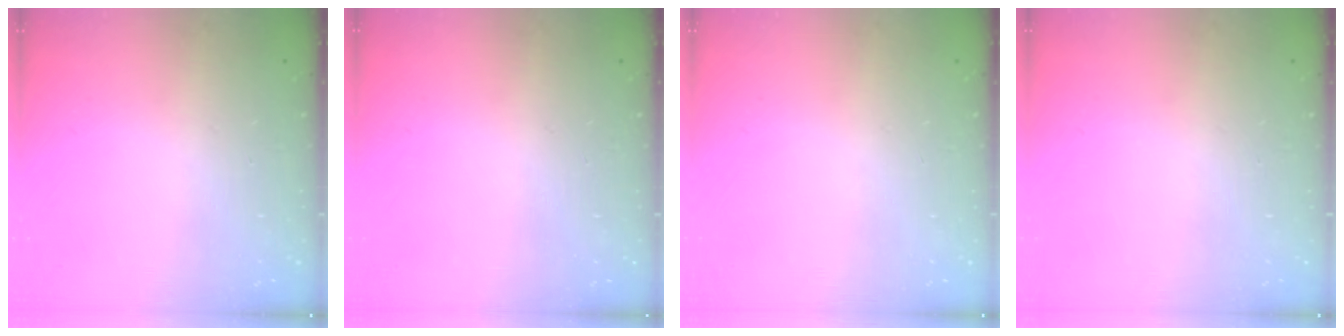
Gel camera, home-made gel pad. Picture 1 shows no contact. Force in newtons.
{"total": 0.0}
{"total": 0.0}
{"total": 0.0}